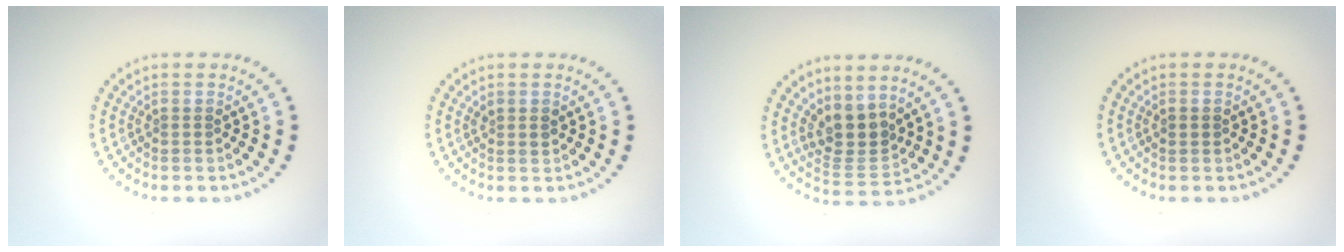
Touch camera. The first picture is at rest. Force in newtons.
{"total": 0.8, "press": 0.7, "slide": 0.3}
{"total": 3.5, "press": 2.8, "slide": 2.0}
{"total": 0.8, "press": 0.8, "slide": 0.1}